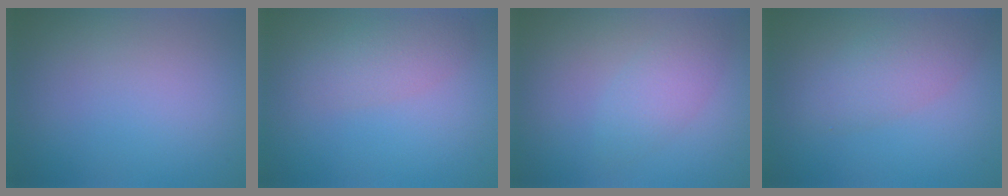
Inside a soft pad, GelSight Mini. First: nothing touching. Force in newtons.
{"total": 2.5, "press": 2.5, "slide": 0.1}
{"total": 2.4, "press": 2.4, "slide": 0.0}
{"total": 3.3, "press": 3.3, "slide": 0.2}